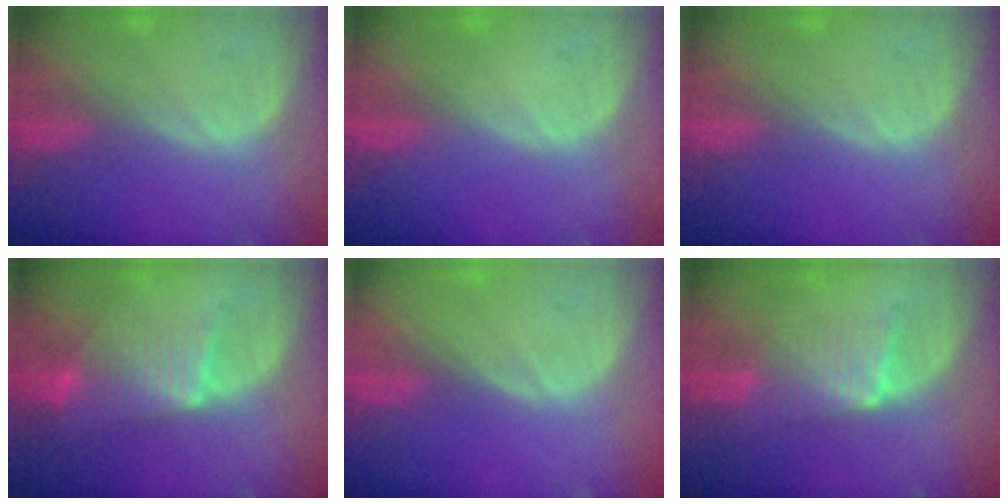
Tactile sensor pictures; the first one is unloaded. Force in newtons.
{"total": 0.0}
{"total": 0.0}
{"total": 6.7, "press": 6.1, "slide": 2.7}
{"total": 0.0}
{"total": 5.7, "press": 5.4, "slide": 1.8}